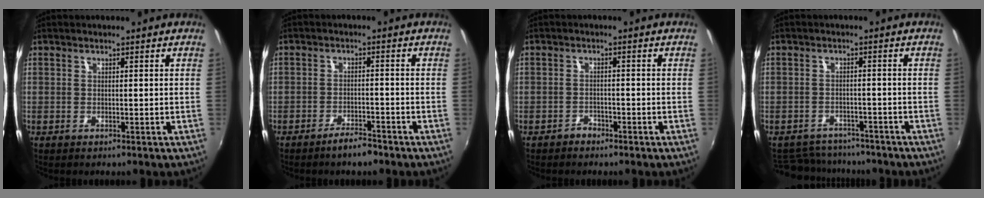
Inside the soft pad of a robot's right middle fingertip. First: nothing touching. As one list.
[{"total": 3.8, "force": [-3.2, 0.8, 1.8], "torque": [-0.046, 0.001, -0.051]}, {"total": 1.8, "force": [-1.6, 0.8, 0.0], "torque": [-0.003, 0.002, -0.028]}, {"total": 1.7, "force": [-1.4, 0.9, 0.3], "torque": [-0.011, -0.003, -0.019]}]